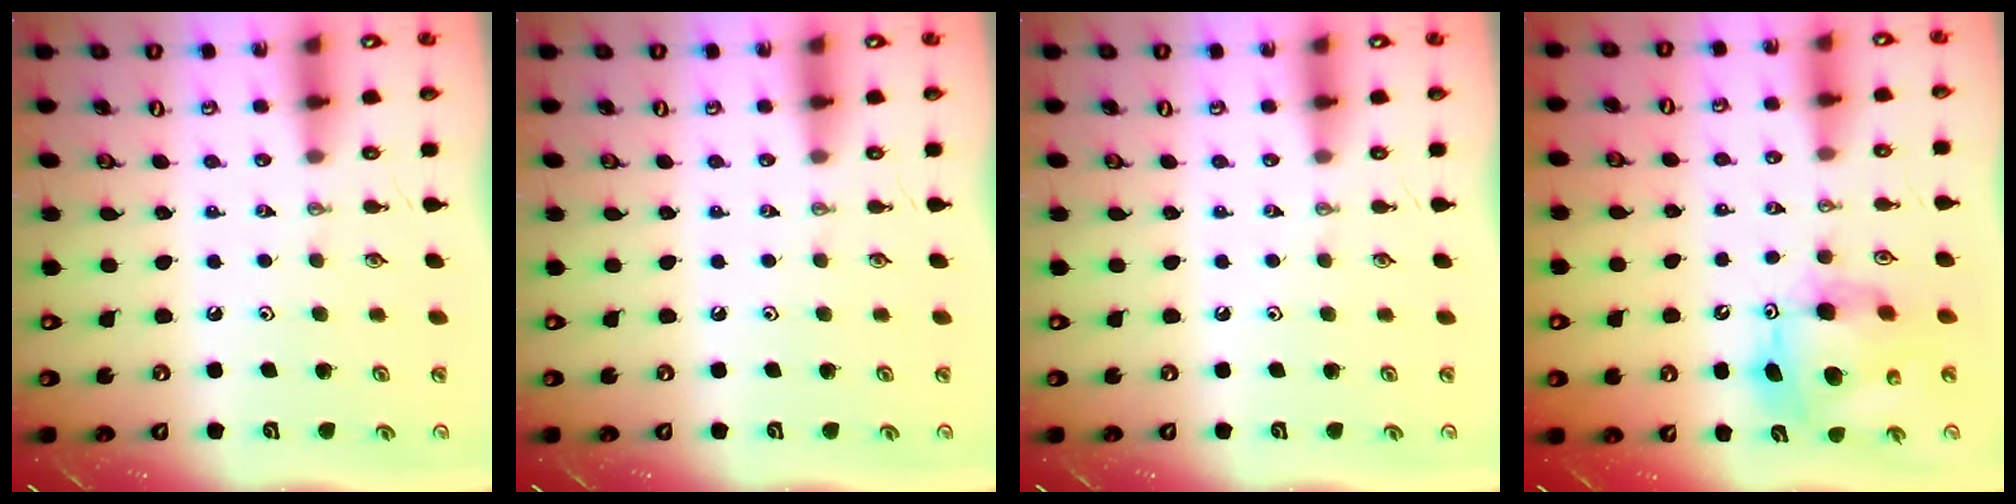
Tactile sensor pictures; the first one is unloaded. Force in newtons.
{"total": 0.0}
{"total": 0.0}
{"total": 12.3, "press": 12.2, "slide": 1.1}